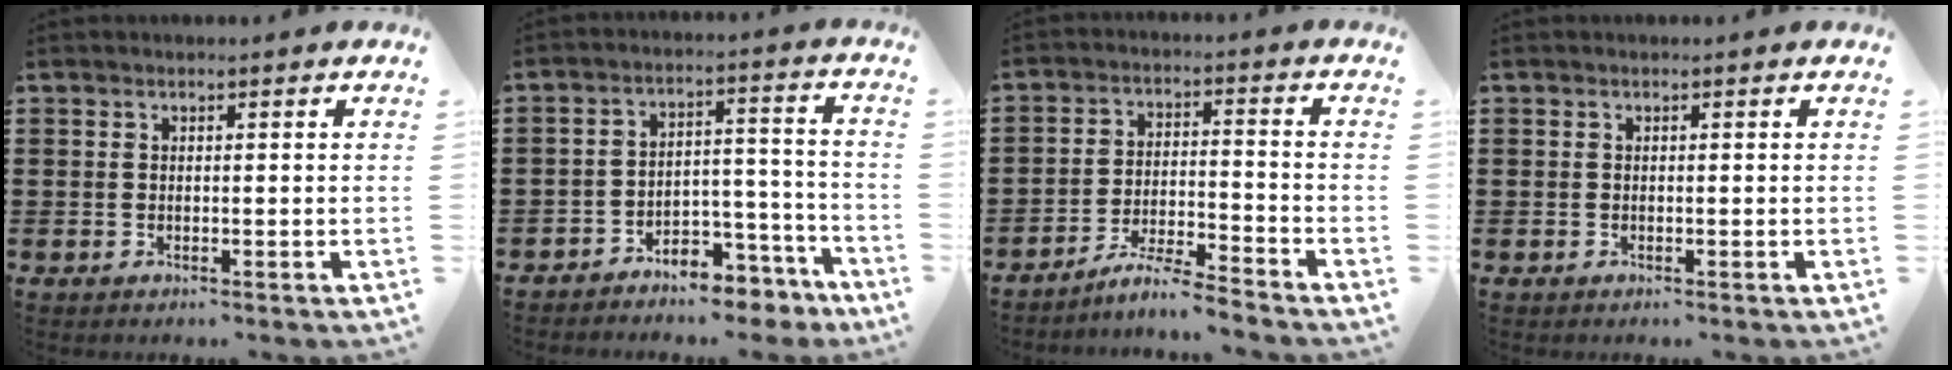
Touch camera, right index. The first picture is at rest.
{"total": 5.1, "force": [-4.7, 1.8, 0.9], "torque": [-0.017, 0.011, -0.092]}
{"total": 5.6, "force": [-5.4, -0.5, 1.6], "torque": [-0.035, -0.008, -0.106]}
{"total": 0.0}